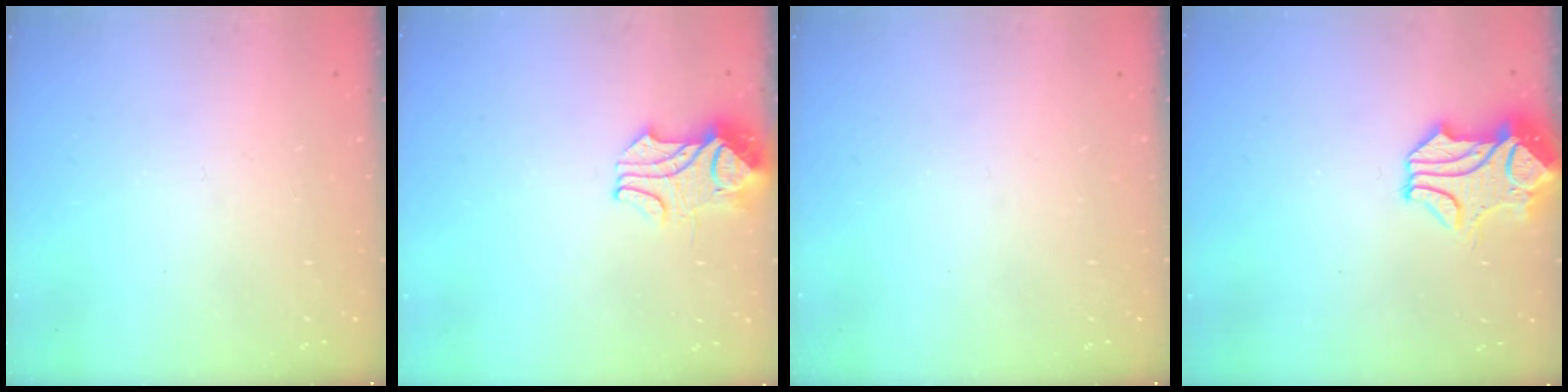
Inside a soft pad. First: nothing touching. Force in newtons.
{"total": 2.3, "press": 2.2, "slide": 0.8}
{"total": 0.0}
{"total": 1.5, "press": 0.9, "slide": 1.2}